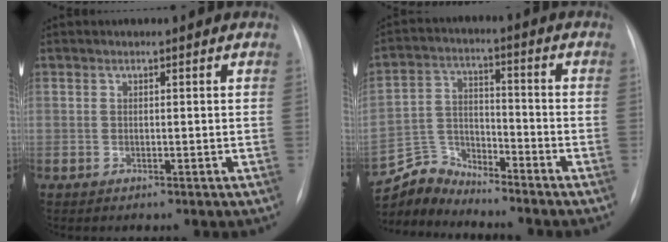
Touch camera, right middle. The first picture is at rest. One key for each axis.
{"total": 7.5, "fx": -7.4, "fy": 0.6, "fz": -1.2, "tx": 0.014, "ty": 0.014, "tz": -0.143}